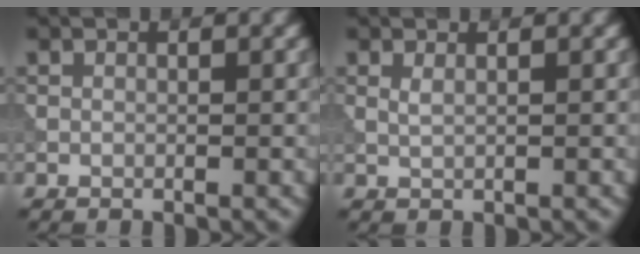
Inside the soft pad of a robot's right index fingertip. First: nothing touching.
{"total": 0.8, "force": [0.5, 0.2, 0.7], "torque": [-0.015, 0.000, 0.006]}